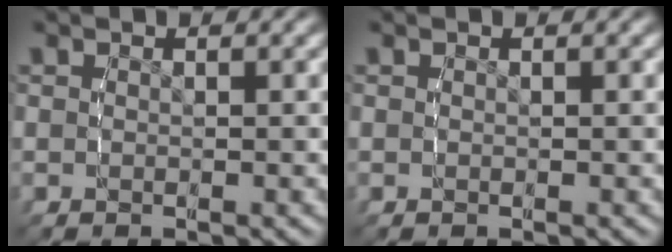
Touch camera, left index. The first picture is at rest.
{"total": 0.0}